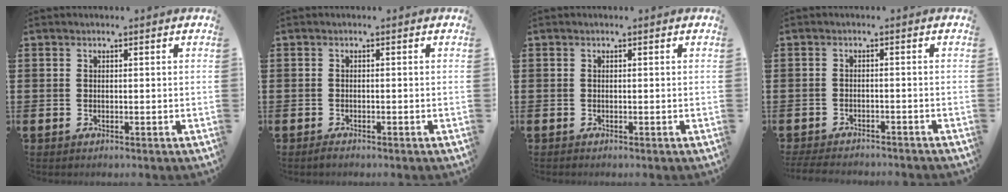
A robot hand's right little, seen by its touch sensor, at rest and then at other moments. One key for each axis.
{"total": 0.6, "fx": -0.5, "fy": 0.2, "fz": 0.3, "tx": -0.006, "ty": -0.003, "tz": -0.010}
{"total": 0.0}
{"total": 2.1, "fx": -2.1, "fy": 0.1, "fz": 0.3, "tx": -0.006, "ty": 0.003, "tz": -0.043}